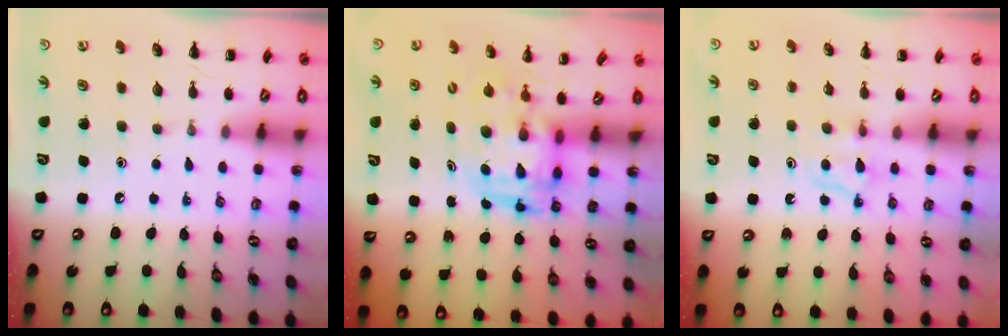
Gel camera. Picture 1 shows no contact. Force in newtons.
{"total": 3.5, "press": 3.4, "slide": 0.7}
{"total": 5.2, "press": 5.0, "slide": 1.4}